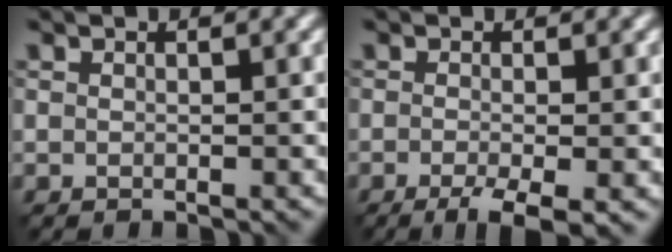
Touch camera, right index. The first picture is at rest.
{"total": 3.7, "force": [-1.9, 0.8, 3.0], "torque": [-0.058, -0.005, -0.033]}